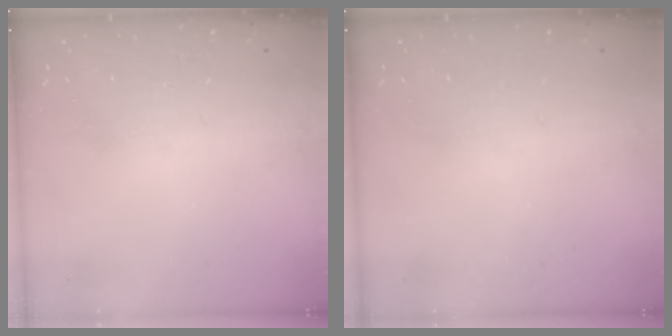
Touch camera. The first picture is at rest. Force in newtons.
{"total": 0.0}